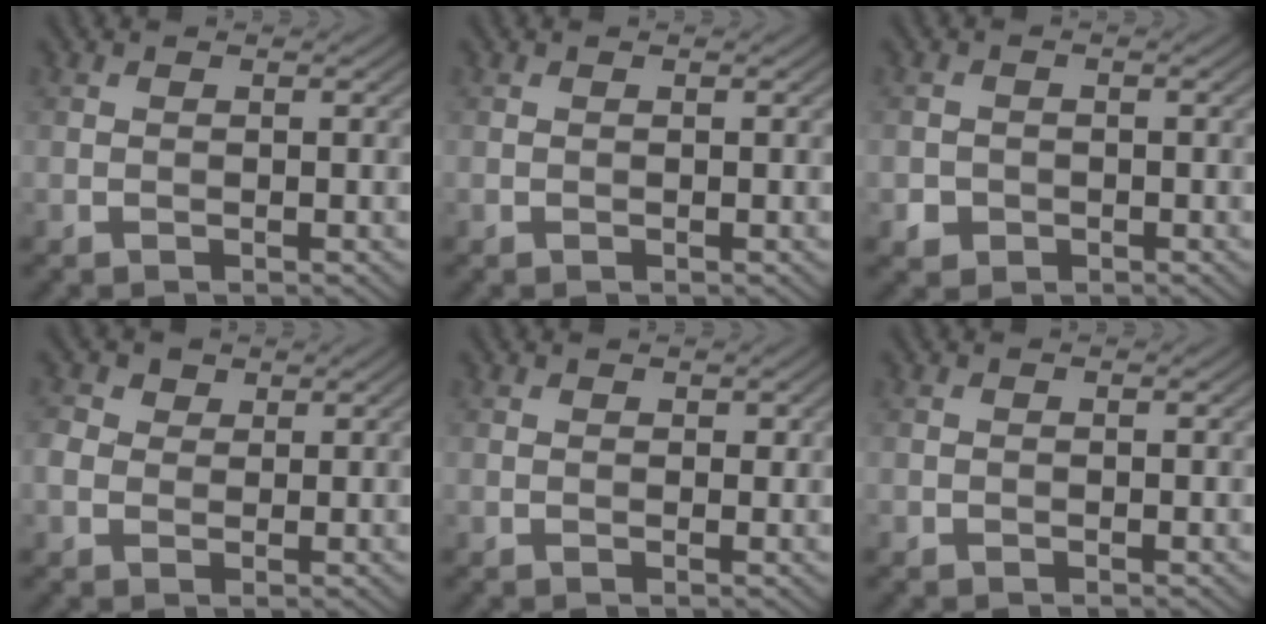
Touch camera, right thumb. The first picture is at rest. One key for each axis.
{"total": 0.0}
{"total": 2.1, "fx": -0.9, "fy": 1.8, "fz": 0.5, "tx": -0.006, "ty": -0.005, "tz": -0.017}
{"total": 2.7, "fx": 0.6, "fy": 2.3, "fz": 1.2, "tx": -0.037, "ty": 0.008, "tz": 0.006}
{"total": 0.7, "fx": 0.5, "fy": 0.4, "fz": 0.2, "tx": -0.001, "ty": -0.002, "tz": 0.006}
{"total": 0.0}